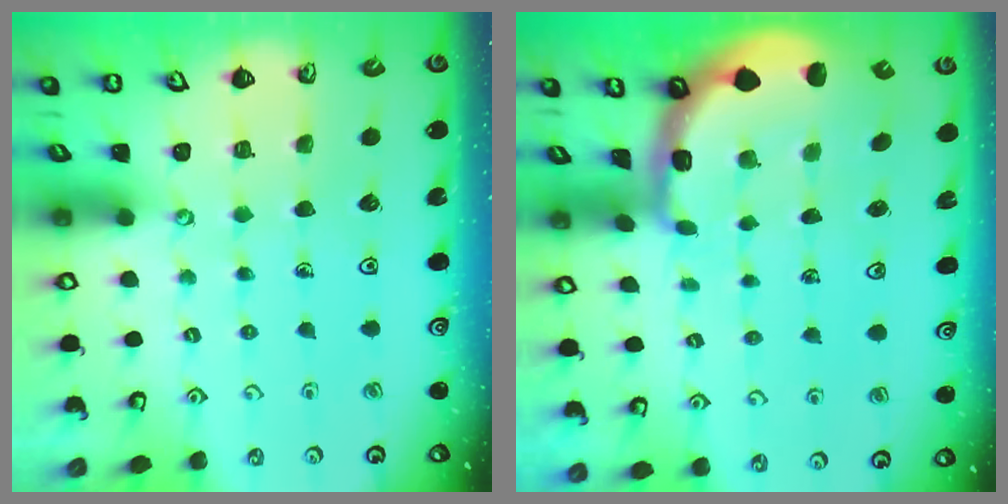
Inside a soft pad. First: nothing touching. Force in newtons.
{"total": 2.3, "press": 2.2, "slide": 0.7}